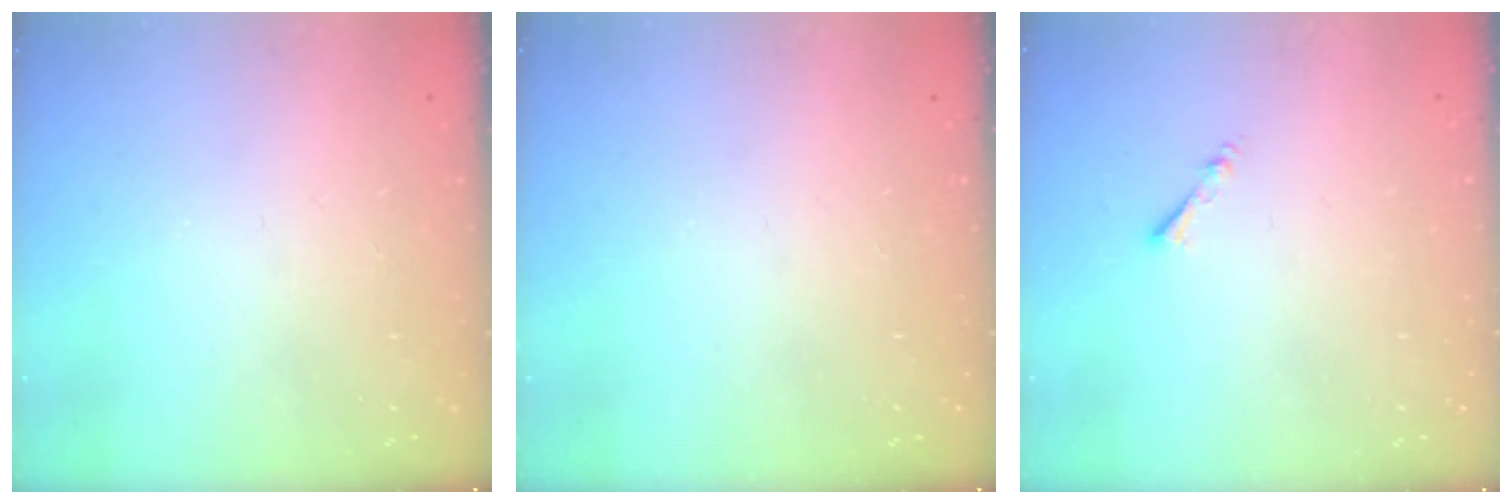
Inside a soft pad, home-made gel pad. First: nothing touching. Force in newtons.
{"total": 0.0}
{"total": 1.3, "press": 1.2, "slide": 0.3}